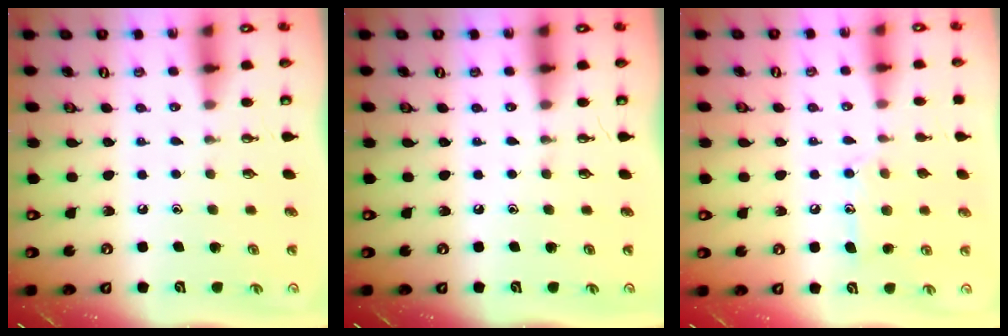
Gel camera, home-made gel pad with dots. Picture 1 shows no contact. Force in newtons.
{"total": 0.0}
{"total": 10.3, "press": 10.3, "slide": 0.8}